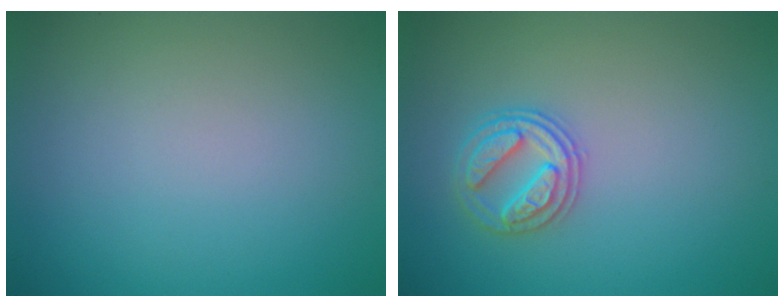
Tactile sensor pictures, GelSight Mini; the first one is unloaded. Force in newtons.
{"total": 2.7, "press": 2.6, "slide": 0.3}